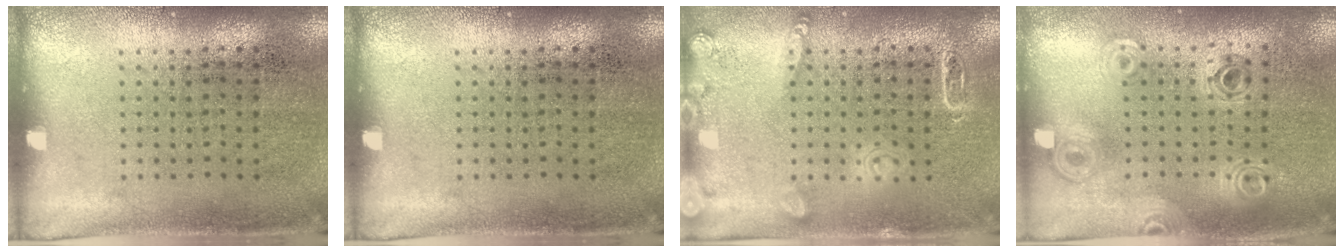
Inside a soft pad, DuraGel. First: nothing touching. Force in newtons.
{"total": 0.0}
{"total": 2.3, "press": 2.2, "slide": 0.3}
{"total": 0.9, "press": 0.9, "slide": 0.1}